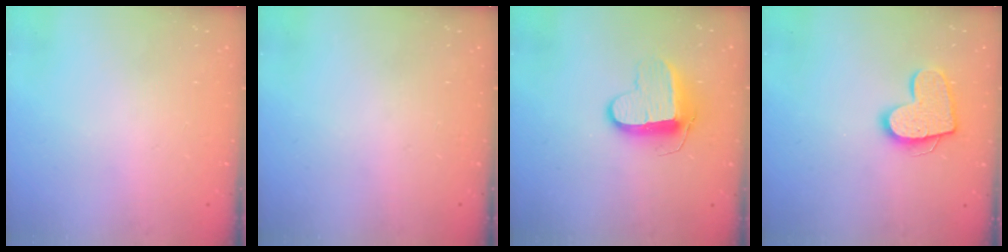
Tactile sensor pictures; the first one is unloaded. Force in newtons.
{"total": 0.0}
{"total": 10.5, "press": 10.5, "slide": 0.4}
{"total": 13.5, "press": 13.5, "slide": 0.9}